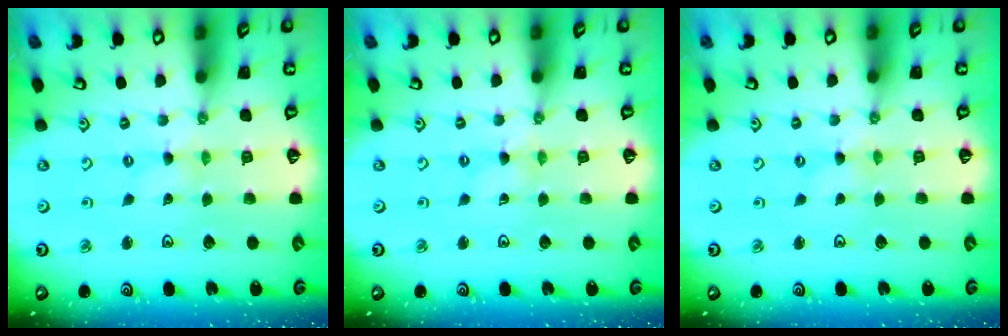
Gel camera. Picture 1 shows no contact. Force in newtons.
{"total": 0.0}
{"total": 0.0}